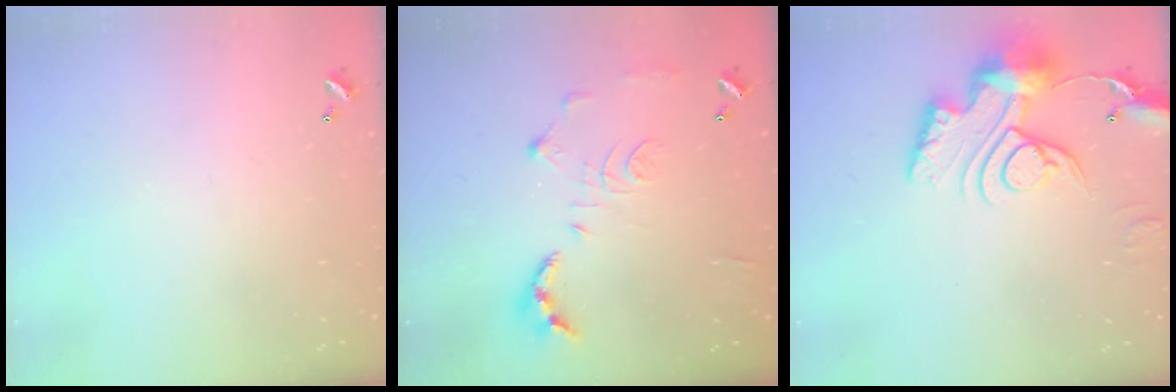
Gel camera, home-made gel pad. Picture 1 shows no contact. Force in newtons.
{"total": 10.7, "press": 10.6, "slide": 0.5}
{"total": 15.5, "press": 15.4, "slide": 1.7}